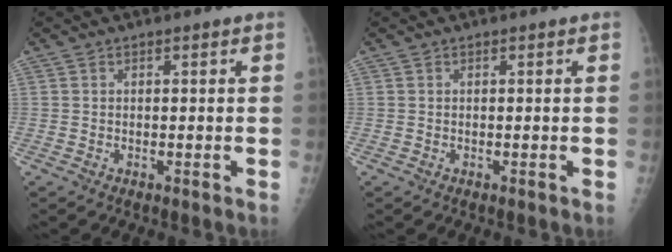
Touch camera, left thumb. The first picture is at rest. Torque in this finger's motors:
{"motor_torque": [-0.16, -0.01, -0.20, -0.13, -0.03]}